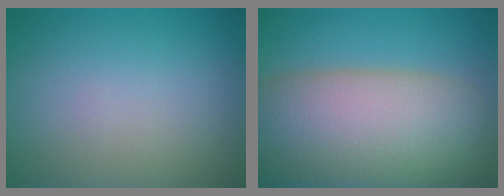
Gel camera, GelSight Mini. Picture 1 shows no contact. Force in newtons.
{"total": 14.6, "press": 14.6, "slide": 0.8}